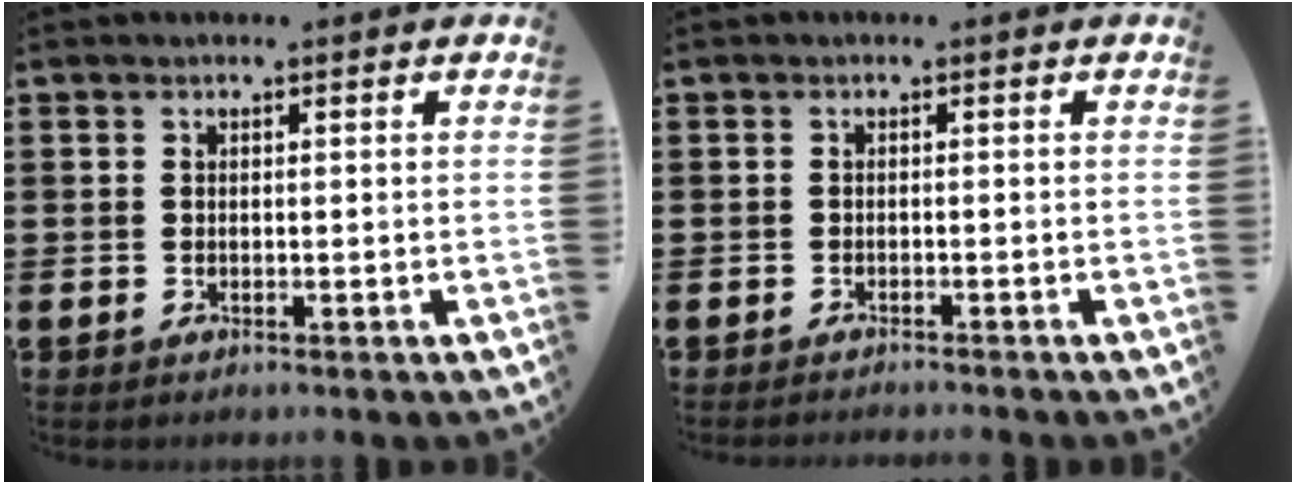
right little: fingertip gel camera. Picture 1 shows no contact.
{"total": 0.6, "force": [-0.6, -0.2, 0.0], "torque": [0.000, -0.001, -0.013]}